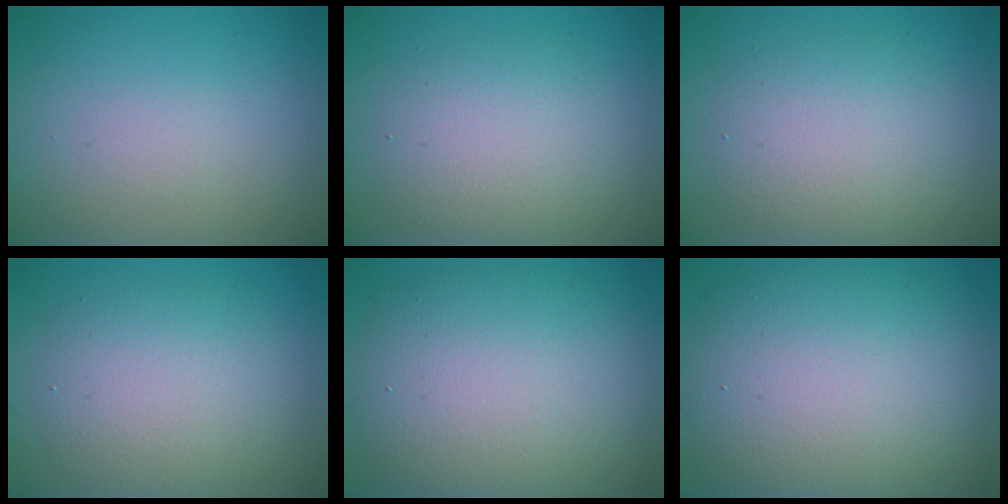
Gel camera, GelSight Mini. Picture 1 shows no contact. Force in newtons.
{"total": 4.2, "press": 4.2, "slide": 0.3}
{"total": 4.3, "press": 4.3, "slide": 0.2}
{"total": 5.3, "press": 5.3, "slide": 0.5}
{"total": 10.6, "press": 10.6, "slide": 0.3}
{"total": 12.9, "press": 12.9, "slide": 0.8}